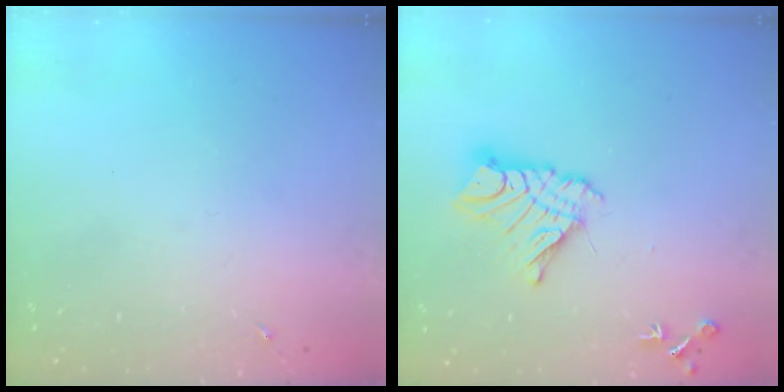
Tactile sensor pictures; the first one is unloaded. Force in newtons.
{"total": 13.7, "press": 13.7, "slide": 1.3}